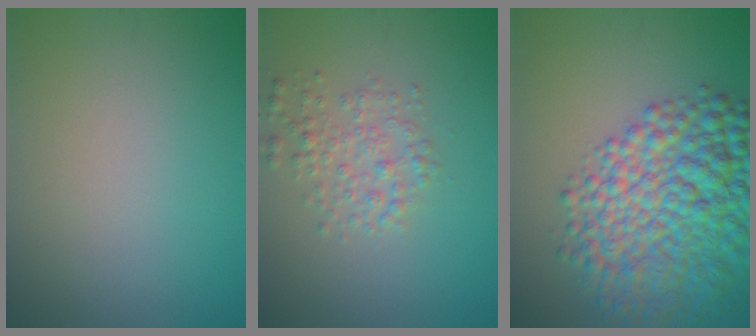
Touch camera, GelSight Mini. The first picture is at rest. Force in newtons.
{"total": 2.5, "press": 2.5, "slide": 0.1}
{"total": 10.7, "press": 10.7, "slide": 0.3}